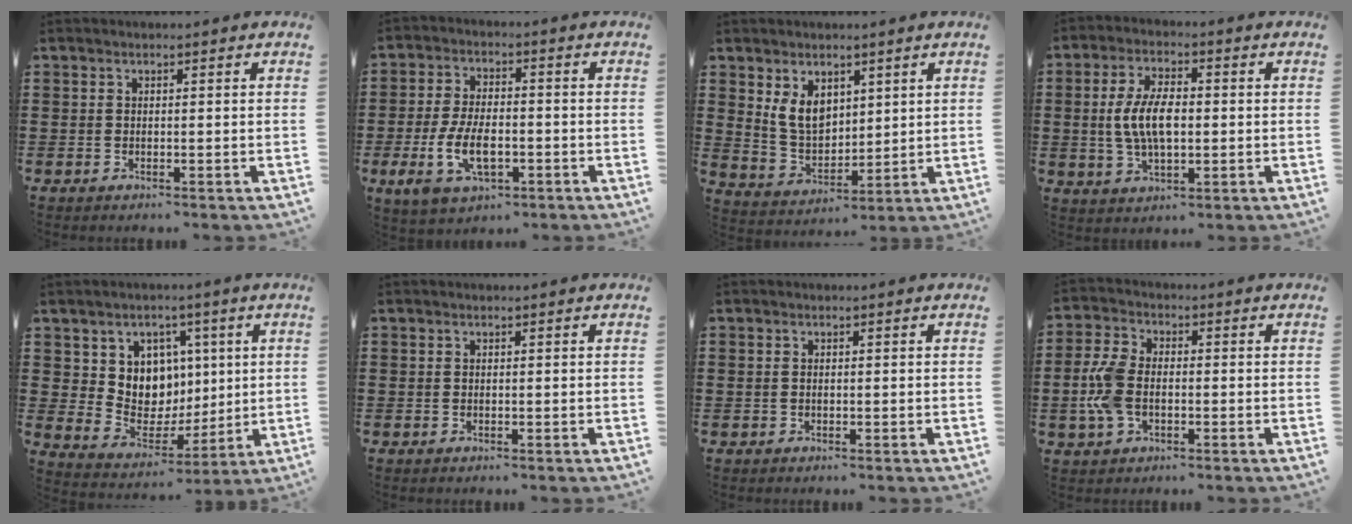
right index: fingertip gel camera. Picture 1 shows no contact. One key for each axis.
{"total": 8.4, "fx": -2.5, "fy": 4.3, "fz": 6.8, "tx": -0.152, "ty": -0.005, "tz": -0.050}
{"total": 6.5, "fx": 2.9, "fy": 4.5, "fz": 3.8, "tx": -0.087, "ty": 0.005, "tz": 0.052}
{"total": 7.6, "fx": 0.0, "fy": 3.6, "fz": 6.7, "tx": -0.145, "ty": 0.005, "tz": -0.006}
{"total": 8.0, "fx": 2.9, "fy": 7.3, "fz": 1.4, "tx": -0.044, "ty": -0.035, "tz": 0.055}
{"total": 0.0}
{"total": 0.0}
{"total": 6.8, "fx": -1.1, "fy": 4.2, "fz": 5.2, "tx": -0.142, "ty": -0.004, "tz": -0.030}